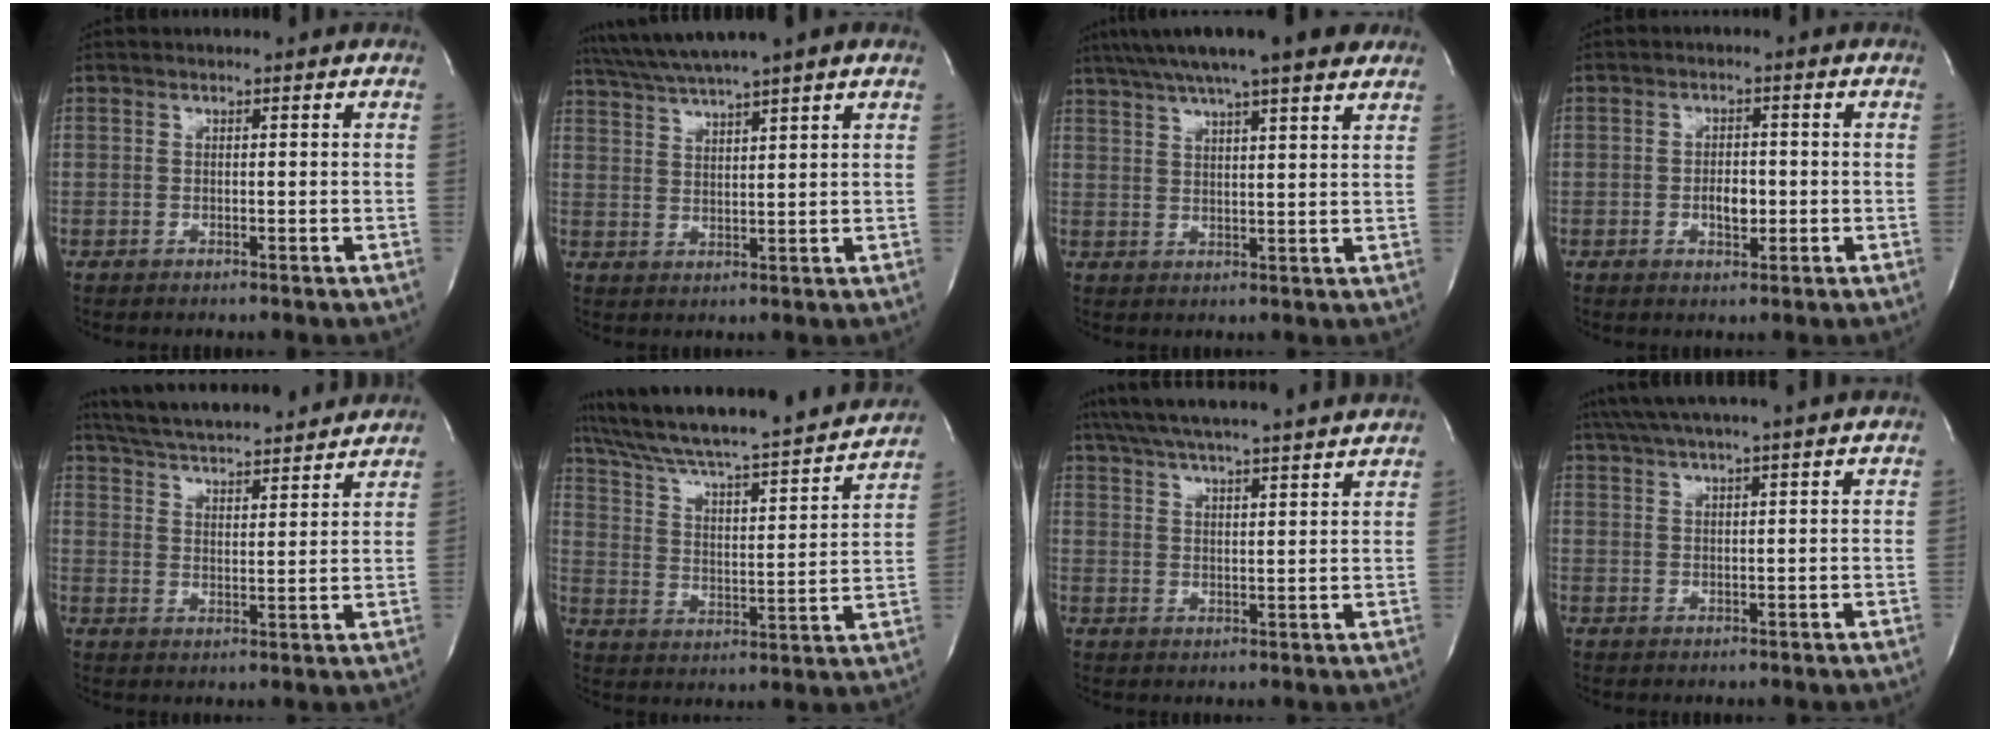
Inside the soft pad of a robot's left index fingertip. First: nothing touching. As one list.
[{"total": 9.8, "force": [8.1, -0.7, 5.5], "torque": [-0.102, 0.030, 0.127]}, {"total": 17.1, "force": [13.6, 1.9, 10.3], "torque": [-0.178, 0.036, 0.191]}, {"total": 3.1, "force": [-0.8, 1.6, 2.6], "torque": [-0.039, 0.000, -0.011]}, {"total": 20.2, "force": [18.5, 2.1, 7.9], "torque": [-0.139, 0.018, 0.266]}, {"total": 25.8, "force": [22.9, 1.8, 11.6], "torque": [-0.199, -0.030, 0.328]}, {"total": 21.4, "force": [19.1, 0.6, 9.5], "torque": [-0.171, 0.014, 0.266]}, {"total": 10.7, "force": [9.2, -1.5, 5.3], "torque": [-0.096, 0.018, 0.129]}]